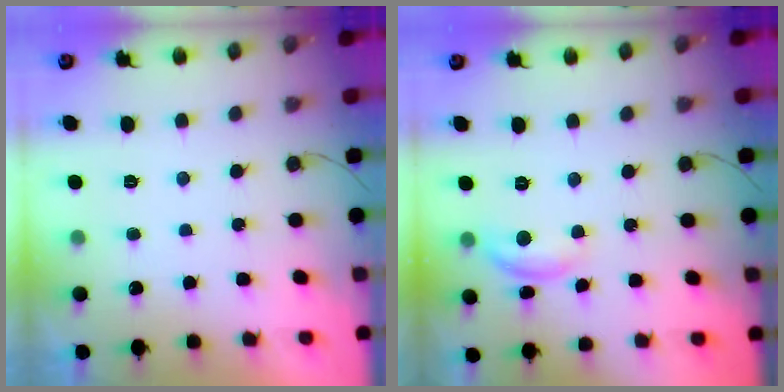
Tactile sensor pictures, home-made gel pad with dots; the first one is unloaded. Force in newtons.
{"total": 7.9, "press": 7.9, "slide": 0.3}